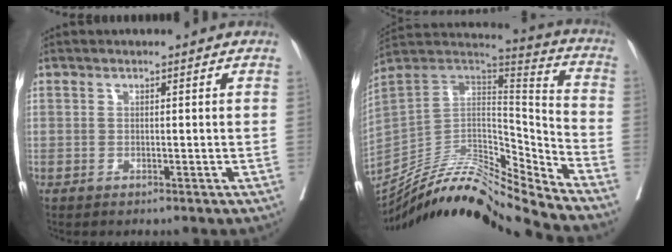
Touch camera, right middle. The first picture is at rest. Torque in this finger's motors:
{"motor_torque": [0.26, -1.47, -0.07, 0.03]}